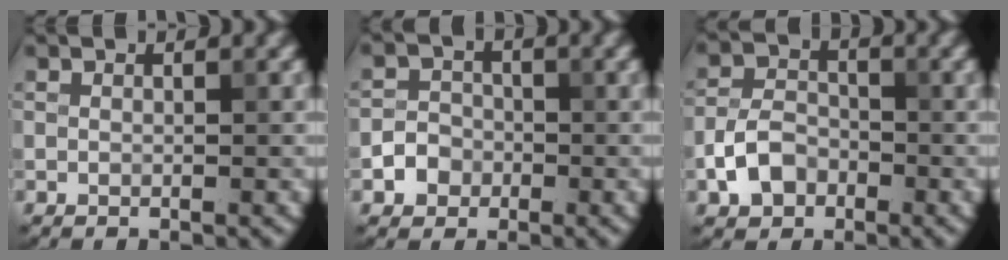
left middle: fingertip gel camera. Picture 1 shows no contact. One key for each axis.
{"total": 2.3, "fx": -0.9, "fy": 2.0, "fz": 0.6, "tx": 0.001, "ty": 0.004, "tz": -0.021}
{"total": 3.7, "fx": -1.7, "fy": 2.6, "fz": 2.0, "tx": -0.036, "ty": 0.004, "tz": -0.037}